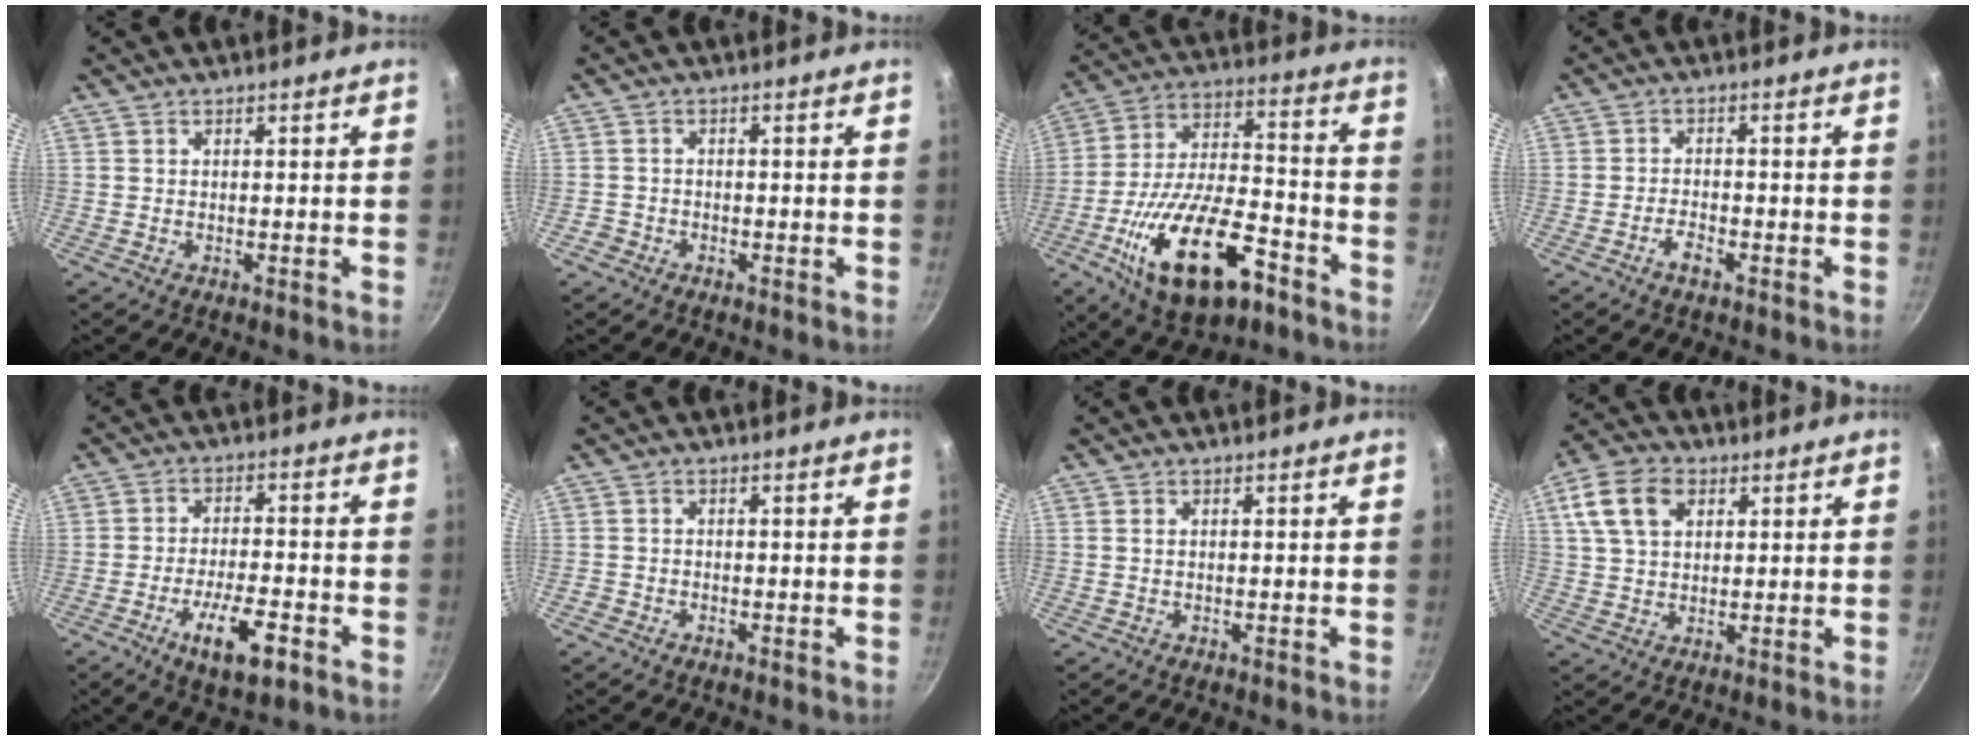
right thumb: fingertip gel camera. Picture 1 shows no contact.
{"total": 1.7, "force": [-1.2, 1.2, 0.2], "torque": [-0.001, 0.012, -0.021]}
{"total": 22.9, "force": [-10.6, 10.7, 17.2], "torque": [-0.286, 0.043, -0.174]}
{"total": 2.9, "force": [-1.8, 1.2, 1.9], "torque": [-0.033, 0.015, -0.036]}
{"total": 10.1, "force": [-4.8, 3.4, 8.2], "torque": [-0.130, 0.020, -0.077]}
{"total": 1.1, "force": [-0.8, 0.6, 0.2], "torque": [-0.008, 0.005, -0.018]}
{"total": 0.6, "force": [0.1, 0.3, 0.5], "torque": [-0.012, 0.000, 0.001]}
{"total": 10.3, "force": [3.8, 7.0, 6.5], "torque": [-0.111, 0.008, 0.063]}